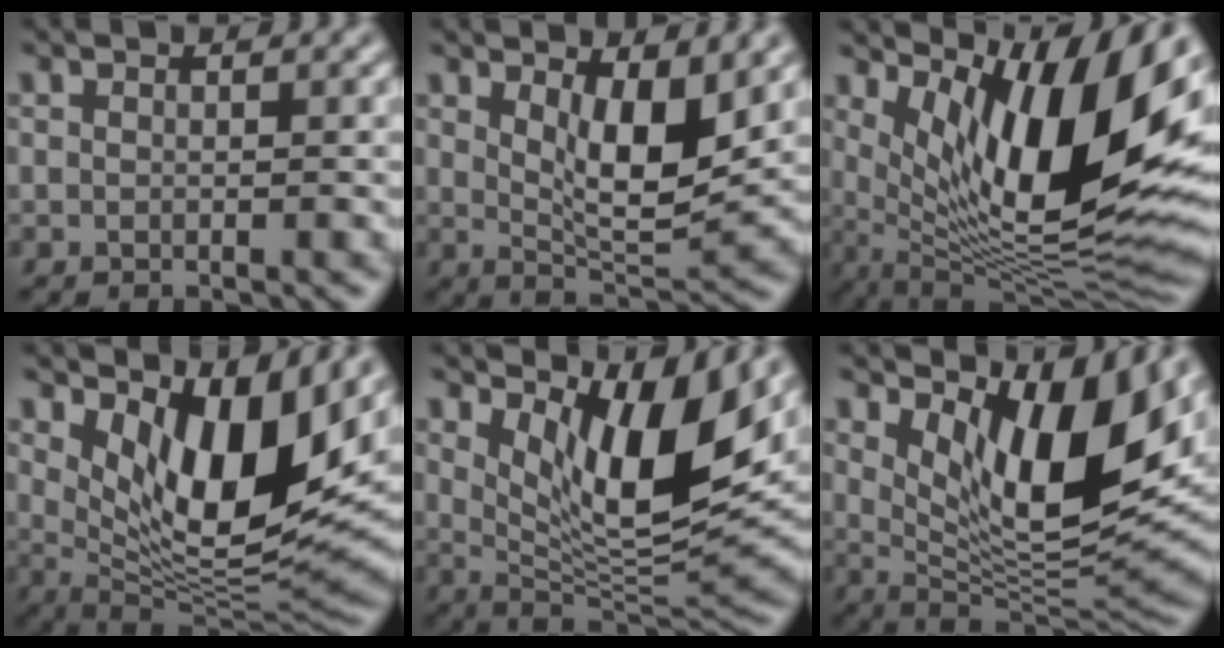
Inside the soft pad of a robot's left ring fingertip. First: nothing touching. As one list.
[{"total": 6.0, "force": [2.1, 2.1, 5.3], "torque": [-0.087, -0.018, 0.040]}, {"total": 13.7, "force": [4.7, 4.4, 12.1], "torque": [-0.195, -0.006, 0.087]}, {"total": 10.8, "force": [3.8, 4.0, 9.2], "torque": [-0.146, -0.025, 0.076]}, {"total": 9.7, "force": [3.9, 3.2, 8.3], "torque": [-0.135, -0.022, 0.075]}, {"total": 10.6, "force": [3.8, 3.9, 9.1], "torque": [-0.144, -0.023, 0.073]}]